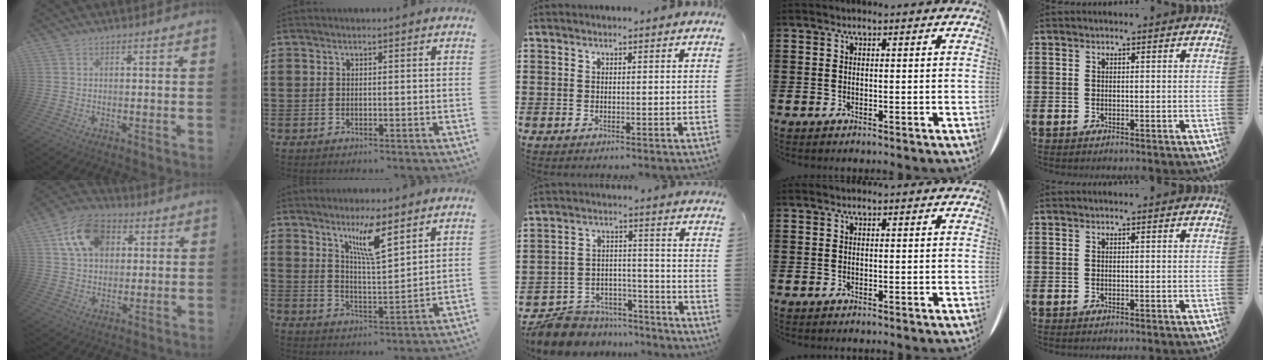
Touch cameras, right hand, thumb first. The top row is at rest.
{"thumb": {"total": 15.5, "force": [5.7, 11.3, 8.9], "torque": [-0.135, -0.007, 0.111]}, "index": {"total": 7.2, "force": [4.9, 1.0, 5.2], "torque": [-0.099, -0.011, 0.080]}, "middle": {"total": 7.7, "force": [-7.4, 1.9, 1.0], "torque": [-0.021, 0.022, -0.145]}}